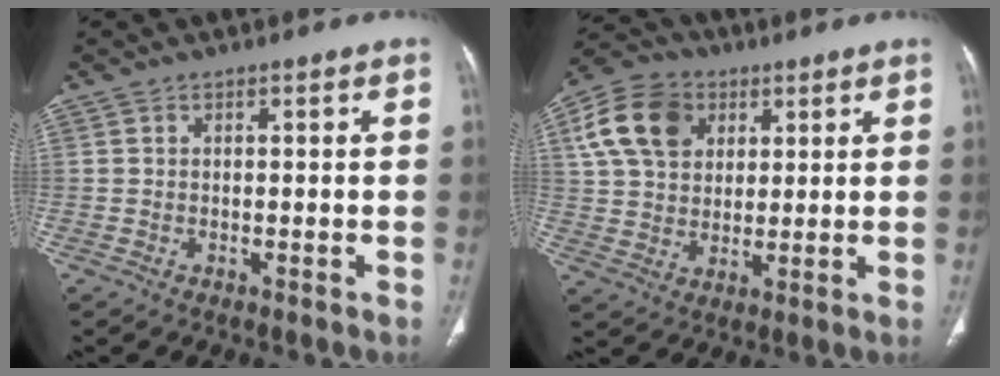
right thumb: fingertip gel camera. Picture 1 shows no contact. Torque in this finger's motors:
{"motor_torque": [-0.61, 1.04, 0.28, 0.41, 0.10]}